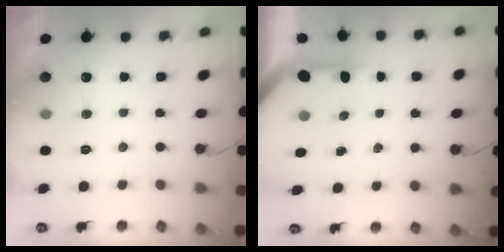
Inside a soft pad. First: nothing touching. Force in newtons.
{"total": 3.5, "press": 3.4, "slide": 0.3}